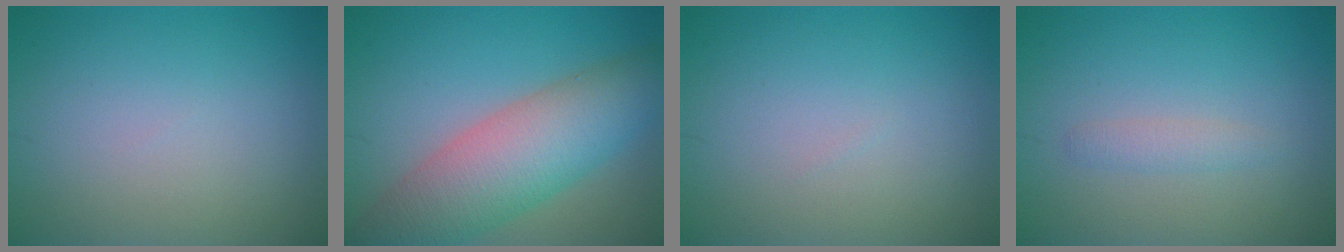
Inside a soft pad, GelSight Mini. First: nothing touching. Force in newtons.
{"total": 8.8, "press": 8.8, "slide": 0.5}
{"total": 0.0}
{"total": 1.3, "press": 1.3, "slide": 0.1}